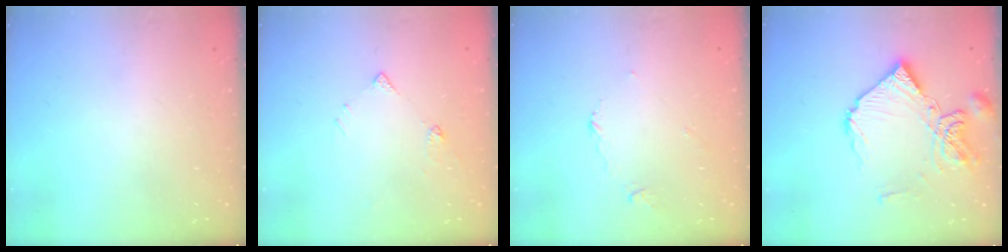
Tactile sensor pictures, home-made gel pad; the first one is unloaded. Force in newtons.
{"total": 5.4, "press": 5.3, "slide": 0.8}
{"total": 3.3, "press": 3.2, "slide": 0.4}
{"total": 13.9, "press": 13.8, "slide": 1.5}